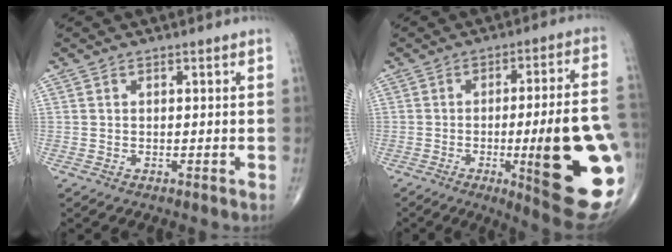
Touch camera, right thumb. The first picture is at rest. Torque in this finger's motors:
{"motor_torque": [2.50, 2.51, 2.48, -0.29, 0.49]}